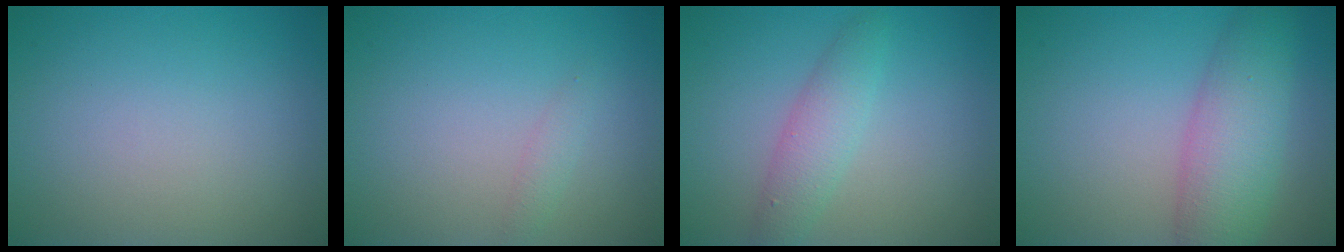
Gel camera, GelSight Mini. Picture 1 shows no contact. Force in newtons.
{"total": 0.9, "press": 0.9, "slide": 0.1}
{"total": 2.8, "press": 2.8, "slide": 0.1}
{"total": 6.3, "press": 6.3, "slide": 0.2}